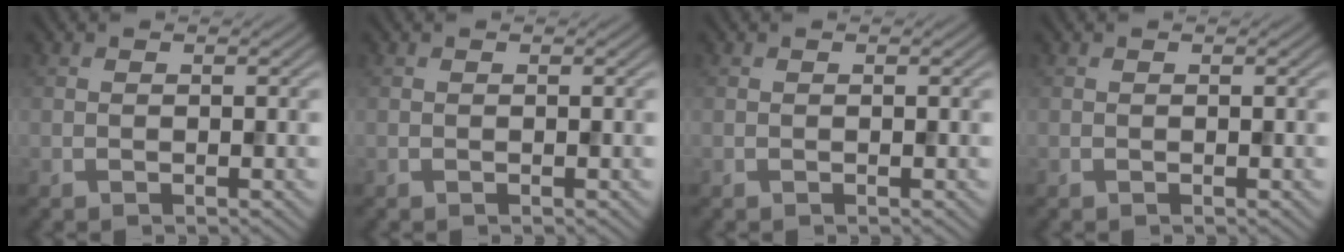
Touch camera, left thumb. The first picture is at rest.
{"total": 0.0}
{"total": 0.0}
{"total": 0.0}